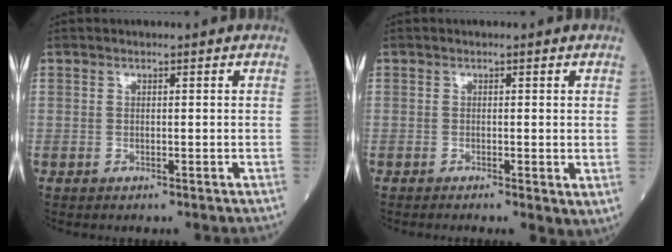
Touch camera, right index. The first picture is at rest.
{"total": 2.3, "force": [-0.5, 0.7, 2.2], "torque": [-0.029, -0.008, -0.009]}